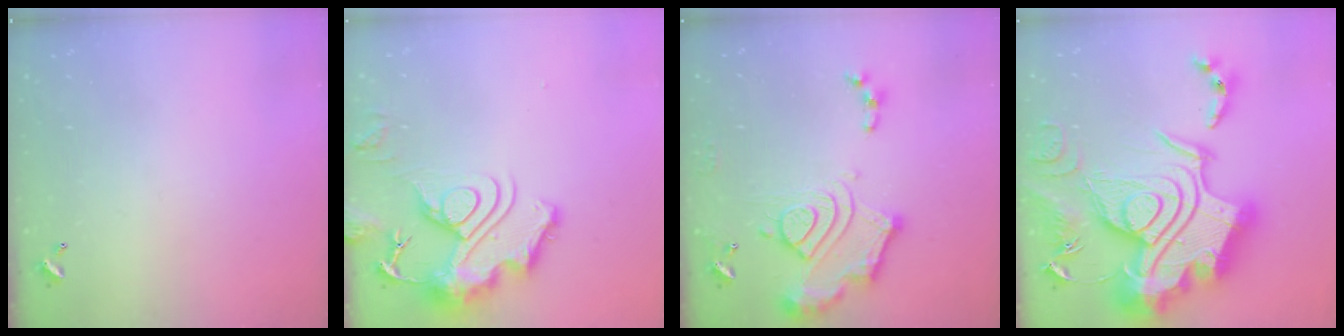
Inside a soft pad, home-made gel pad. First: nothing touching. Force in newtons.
{"total": 16.4, "press": 16.3, "slide": 1.5}
{"total": 16.2, "press": 16.1, "slide": 1.9}
{"total": 0.7, "press": 0.7, "slide": 0.1}